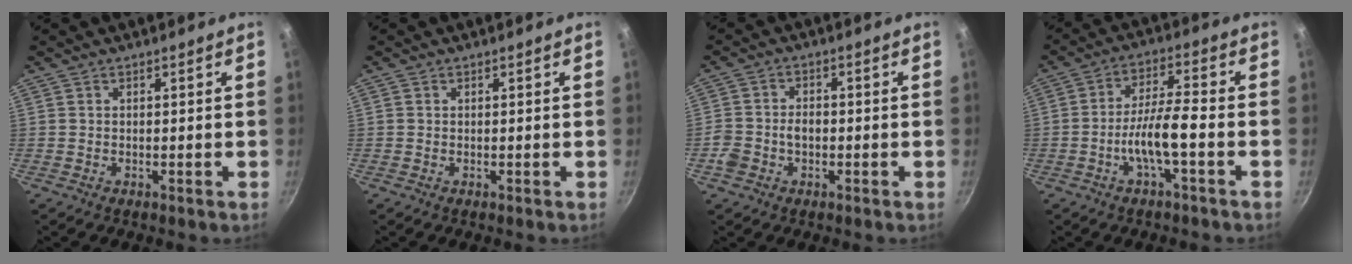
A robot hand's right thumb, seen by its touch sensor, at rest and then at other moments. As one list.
[{"total": 0.0}, {"total": 4.8, "force": [-1.7, 3.7, 2.7], "torque": [-0.039, 0.025, -0.033]}, {"total": 8.1, "force": [-2.9, 1.6, 7.4], "torque": [-0.143, 0.033, -0.057]}]